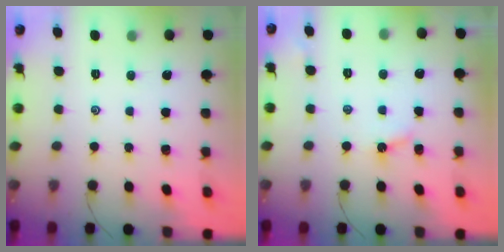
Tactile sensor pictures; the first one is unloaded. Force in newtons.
{"total": 3.4, "press": 3.4, "slide": 0.4}